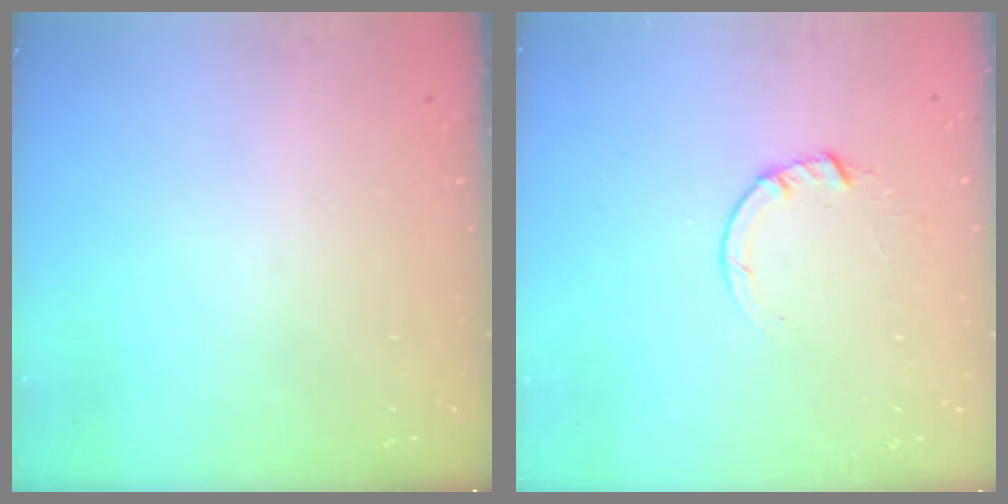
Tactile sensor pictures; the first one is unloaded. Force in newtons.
{"total": 3.5, "press": 3.5, "slide": 0.4}